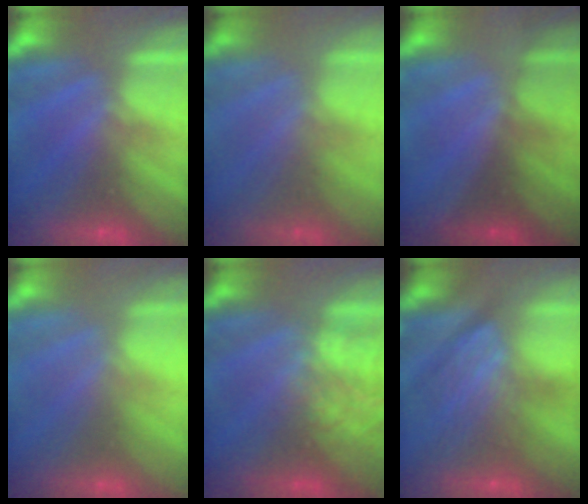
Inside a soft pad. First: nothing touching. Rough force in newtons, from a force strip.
{"total": 1.4}
{"total": 1.4}
{"total": 2.5}
{"total": 2.1}
{"total": 7.3}